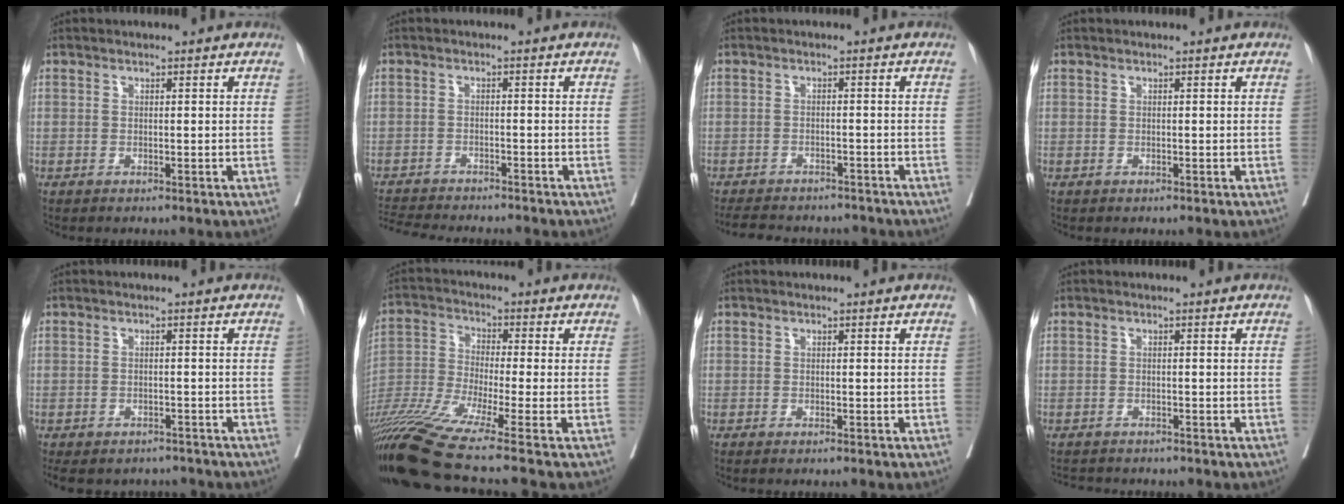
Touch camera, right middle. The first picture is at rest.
{"total": 10.8, "force": [-10.0, 0.7, 3.9], "torque": [-0.056, -0.010, -0.145]}
{"total": 11.8, "force": [-10.7, 3.2, 3.8], "torque": [-0.075, 0.000, -0.137]}
{"total": 0.0}
{"total": 10.6, "force": [-9.3, 4.4, 2.9], "torque": [-0.074, 0.001, -0.114]}
{"total": 15.8, "force": [-11.9, -2.1, 10.2], "torque": [-0.213, -0.034, -0.217]}
{"total": 2.6, "force": [-2.2, -0.3, 1.3], "torque": [-0.013, 0.002, -0.027]}
{"total": 5.7, "force": [-5.3, 1.3, 1.6], "torque": [-0.023, -0.001, -0.074]}